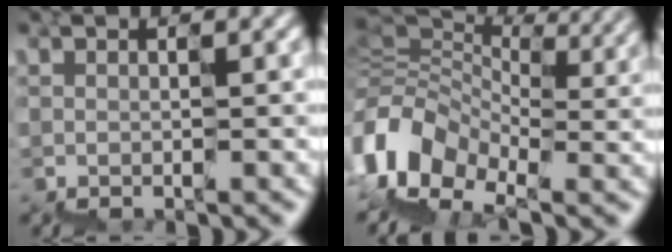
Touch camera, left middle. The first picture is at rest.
{"total": 7.5, "force": [-2.5, 6.3, 3.2], "torque": [-0.090, 0.004, -0.050]}